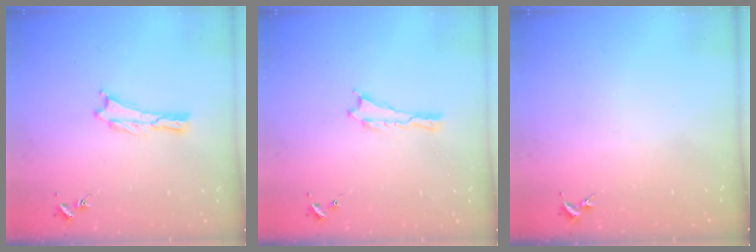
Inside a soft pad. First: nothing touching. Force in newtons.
{"total": 0.0}
{"total": 0.0}